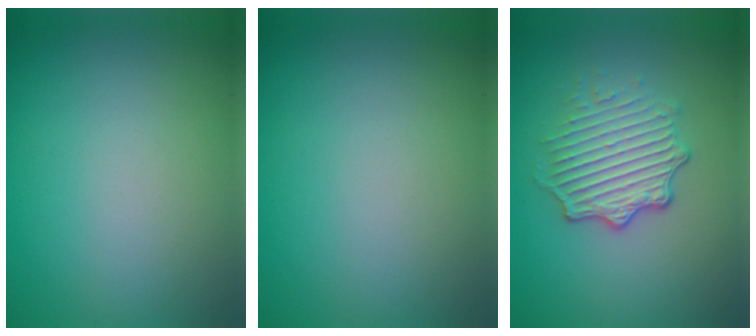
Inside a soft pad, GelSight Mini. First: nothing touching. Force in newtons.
{"total": 0.0}
{"total": 4.7, "press": 3.3, "slide": 3.3}